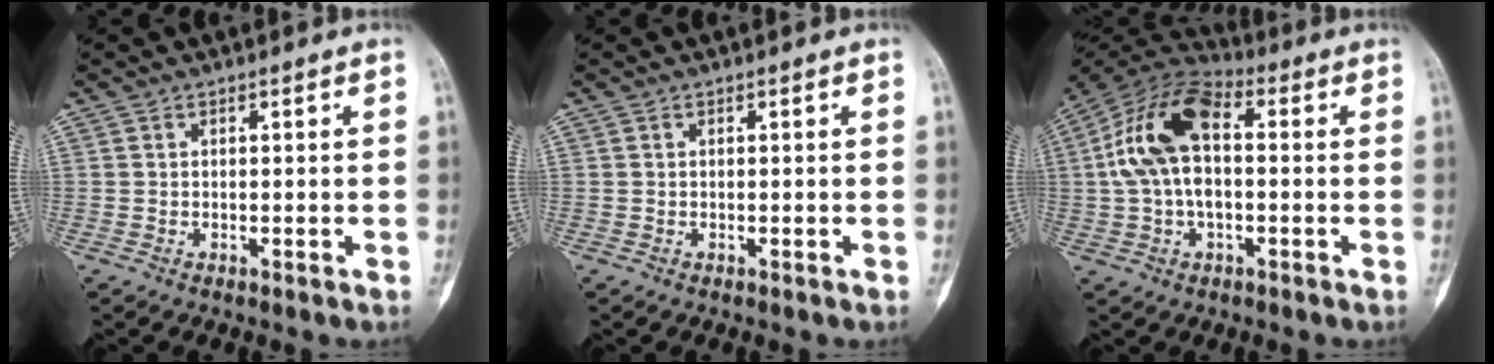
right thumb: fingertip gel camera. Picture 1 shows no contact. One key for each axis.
{"total": 0.0}
{"total": 15.0, "fx": 1.5, "fy": 8.0, "fz": 12.6, "tx": -0.245, "ty": 0.040, "tz": 0.018}